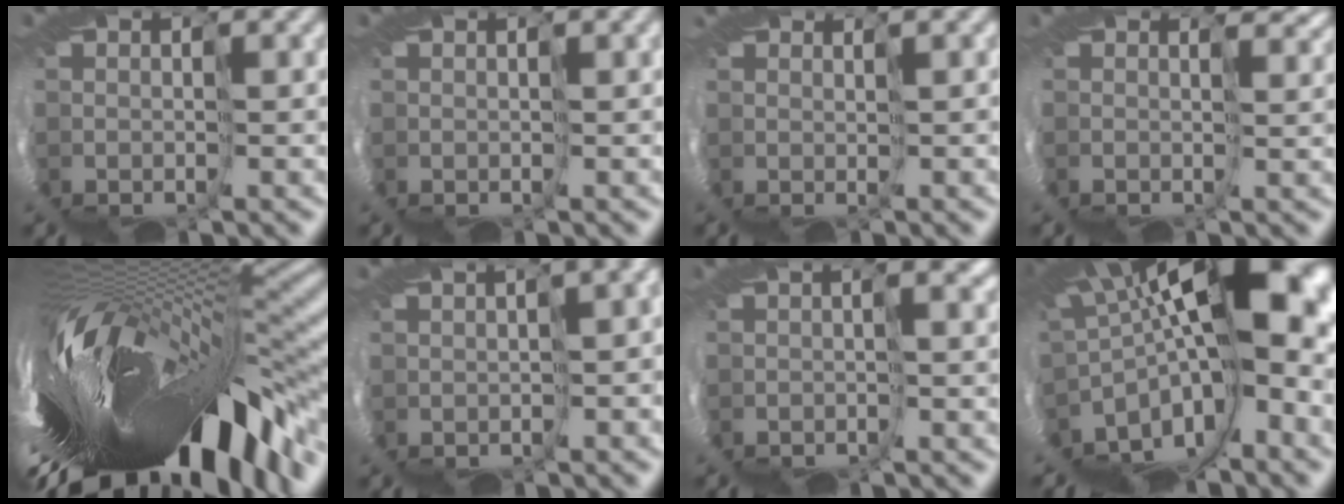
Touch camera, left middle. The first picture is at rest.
{"total": 0.6, "force": [0.2, -0.4, 0.3], "torque": [-0.004, 0.004, 0.012]}
{"total": 2.3, "force": [1.0, -1.8, -1.0], "torque": [0.022, -0.001, 0.021]}
{"total": 1.9, "force": [1.6, 0.2, 1.0], "torque": [-0.017, 0.003, 0.030]}
{"total": 11.1, "force": [-1.7, 0.3, 11.0], "torque": [-0.190, -0.023, -0.019]}
{"total": 5.9, "force": [-1.5, 2.1, 5.3], "torque": [-0.073, 0.015, 0.007]}
{"total": 2.6, "force": [-0.1, -2.5, 0.1], "torque": [-0.003, -0.012, 0.009]}
{"total": 10.0, "force": [-1.4, 1.7, 9.8], "torque": [-0.154, -0.008, -0.018]}